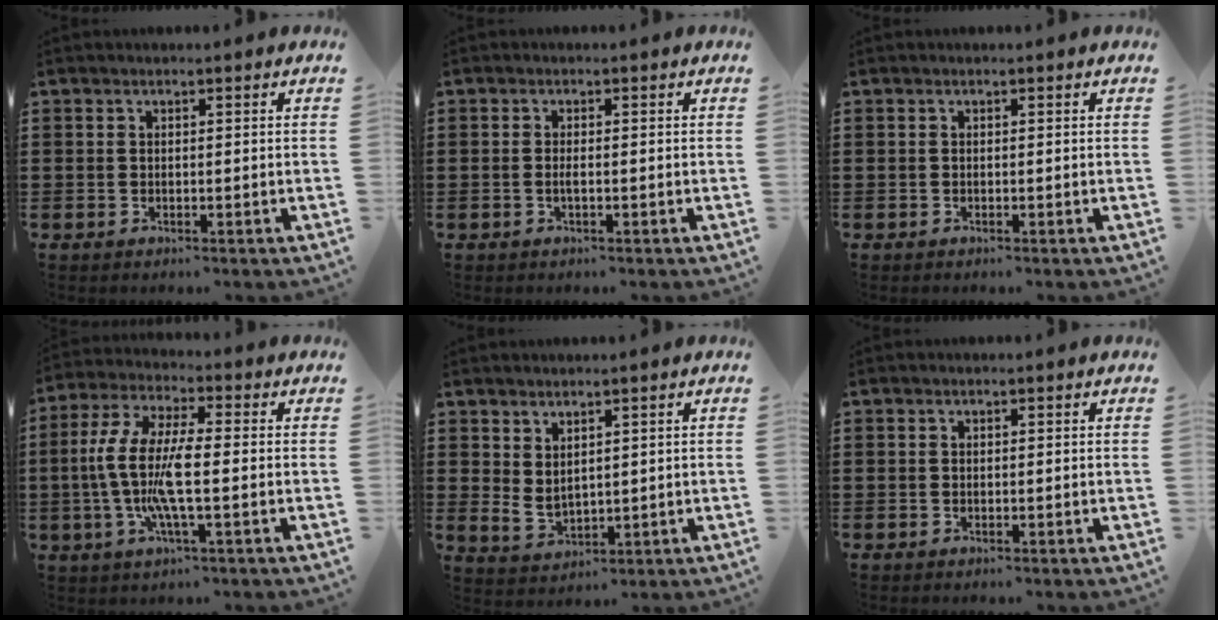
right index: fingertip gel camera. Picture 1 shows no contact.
{"total": 1.0, "force": [-0.3, 0.1, 1.0], "torque": [-0.018, -0.001, -0.004]}
{"total": 0.0}
{"total": 9.6, "force": [-1.6, 2.3, 9.2], "torque": [-0.221, -0.020, -0.042]}
{"total": 2.6, "force": [1.9, 1.3, 1.2], "torque": [-0.028, -0.001, 0.037]}
{"total": 0.0}